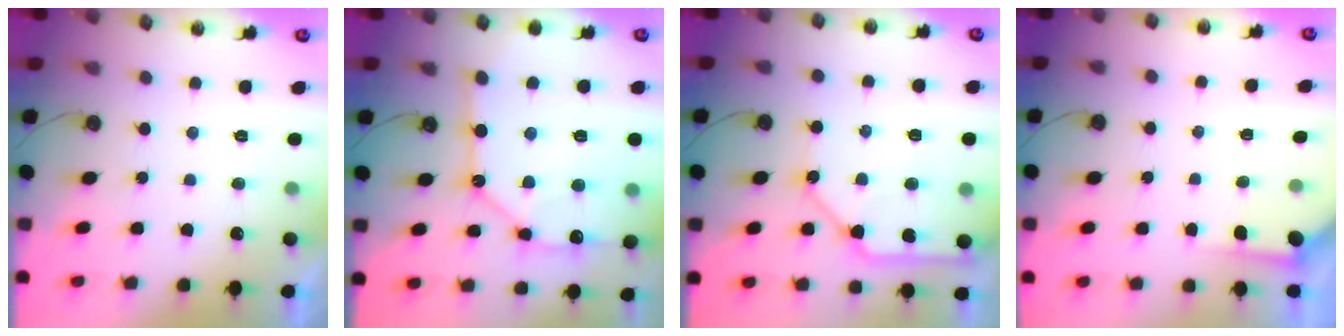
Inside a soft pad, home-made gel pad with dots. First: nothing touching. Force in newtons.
{"total": 15.2, "press": 15.2, "slide": 1.5}
{"total": 13.3, "press": 13.2, "slide": 2.0}
{"total": 2.5, "press": 2.5, "slide": 0.3}